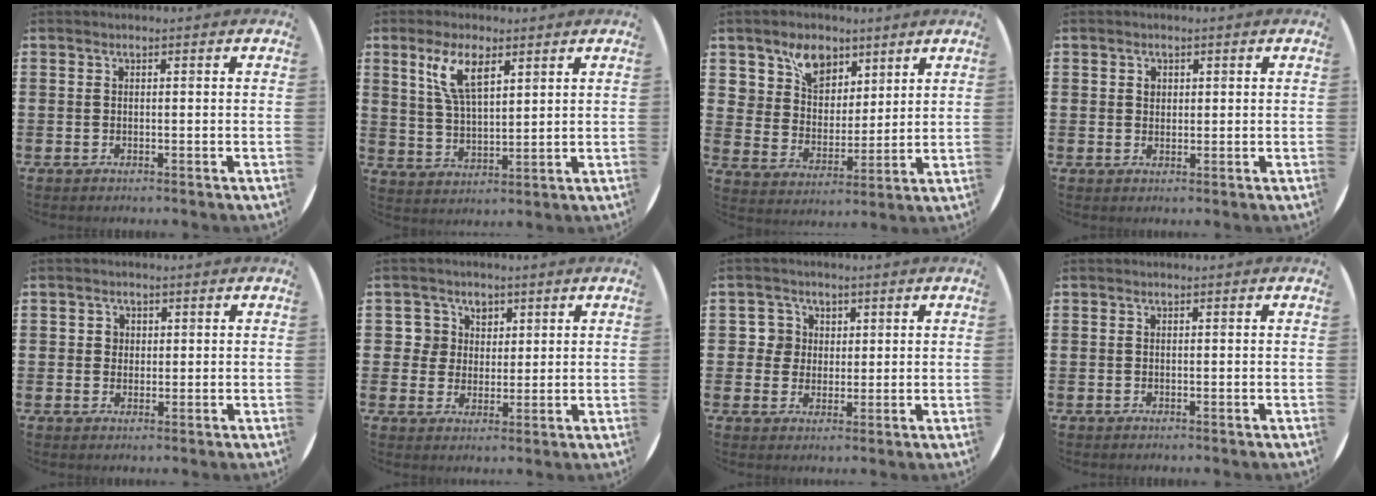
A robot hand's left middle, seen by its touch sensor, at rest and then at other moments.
{"total": 6.9, "force": [4.0, 2.4, 5.0], "torque": [-0.110, 0.007, 0.071]}
{"total": 6.8, "force": [5.1, 4.3, 1.0], "torque": [-0.044, -0.015, 0.093]}
{"total": 1.2, "force": [0.6, 0.9, 0.3], "torque": [0.008, -0.004, 0.010]}
{"total": 1.6, "force": [0.7, 1.5, 0.3], "torque": [-0.001, 0.004, 0.012]}
{"total": 4.1, "force": [1.9, 3.6, 0.2], "torque": [-0.013, 0.010, 0.035]}
{"total": 3.7, "force": [1.5, 3.4, 0.3], "torque": [-0.005, 0.006, 0.024]}
{"total": 0.0}